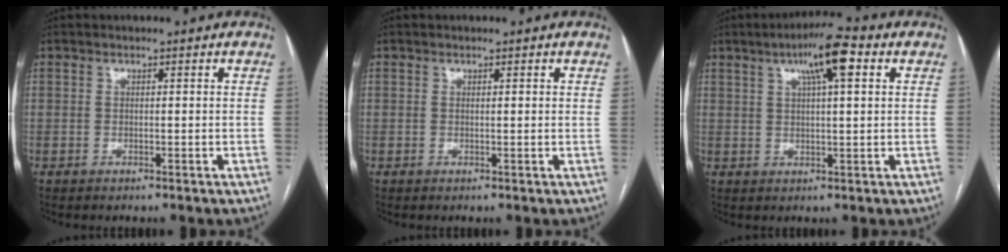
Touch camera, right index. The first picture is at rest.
{"total": 0.5, "force": [0.4, 0.0, 0.4], "torque": [-0.006, 0.001, 0.005]}
{"total": 7.9, "force": [3.6, 1.0, 7.0], "torque": [-0.121, 0.016, 0.053]}